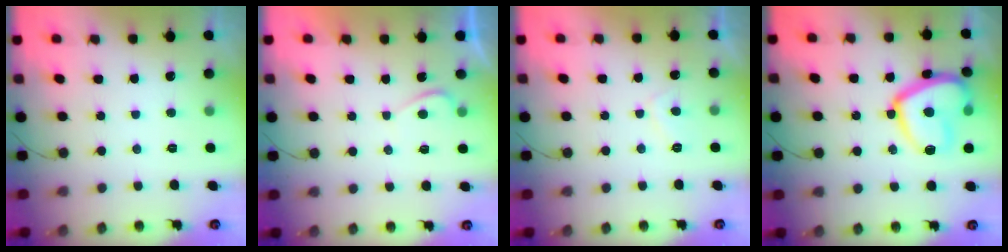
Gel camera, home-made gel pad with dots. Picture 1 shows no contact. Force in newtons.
{"total": 0.7, "press": 0.6, "slide": 0.4}
{"total": 2.8, "press": 2.7, "slide": 0.9}
{"total": 15.9, "press": 15.8, "slide": 1.6}